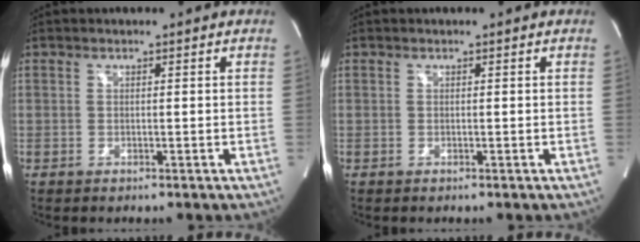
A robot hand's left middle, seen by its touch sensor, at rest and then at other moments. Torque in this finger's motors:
{"motor_torque": [0.00, 0.00, 0.00, 0.00]}